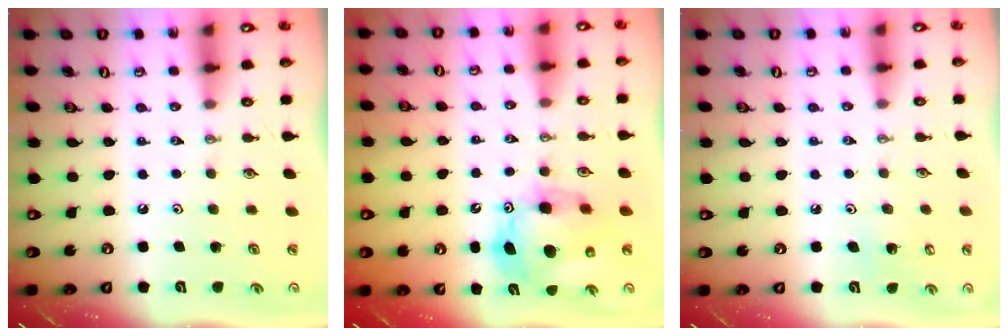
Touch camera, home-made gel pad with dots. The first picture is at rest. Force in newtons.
{"total": 12.6, "press": 12.5, "slide": 1.5}
{"total": 3.6, "press": 3.6, "slide": 0.3}